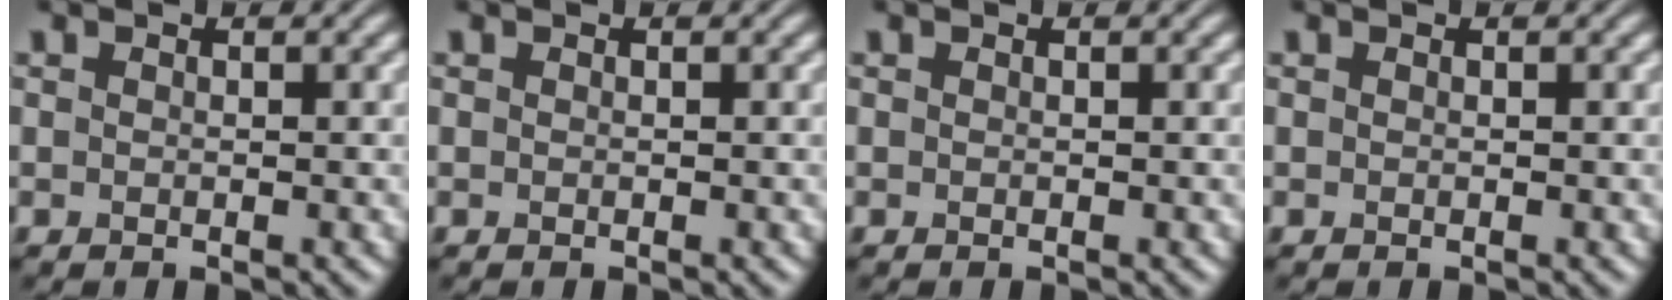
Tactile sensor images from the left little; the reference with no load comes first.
{"total": 0.0}
{"total": 0.0}
{"total": 0.0}